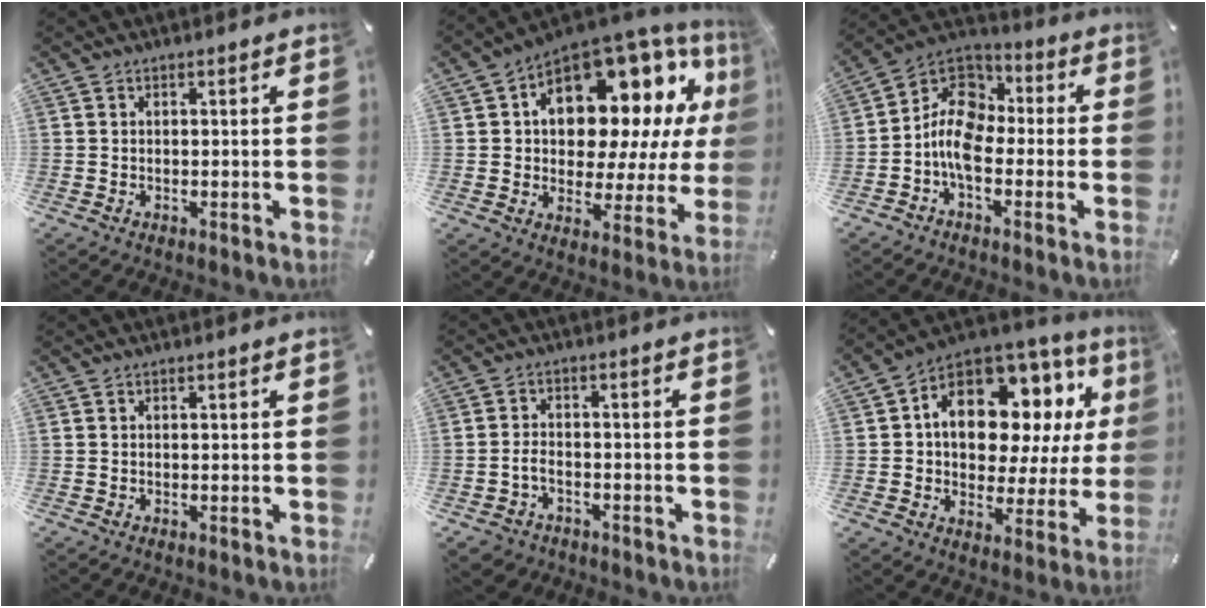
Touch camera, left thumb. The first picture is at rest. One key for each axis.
{"total": 18.0, "fx": 8.1, "fy": 11.2, "fz": 11.6, "tx": -0.168, "ty": -0.069, "tz": 0.131}
{"total": 10.9, "fx": -3.8, "fy": 7.4, "fz": 7.0, "tx": -0.163, "ty": 0.014, "tz": -0.077}
{"total": 0.0}
{"total": 4.2, "fx": -1.8, "fy": 3.1, "fz": 2.2, "tx": -0.052, "ty": 0.008, "tz": -0.037}
{"total": 15.5, "fx": 5.0, "fy": 10.6, "fz": 10.1, "tx": -0.165, "ty": -0.035, "tz": 0.089}